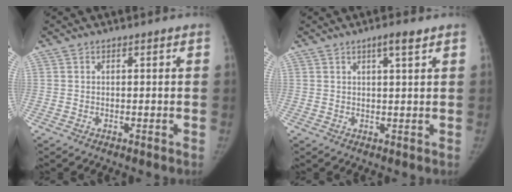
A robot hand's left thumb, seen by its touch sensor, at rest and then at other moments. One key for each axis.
{"total": 3.1, "fx": 1.9, "fy": 0.4, "fz": 2.5, "tx": -0.040, "ty": -0.008, "tz": 0.032}